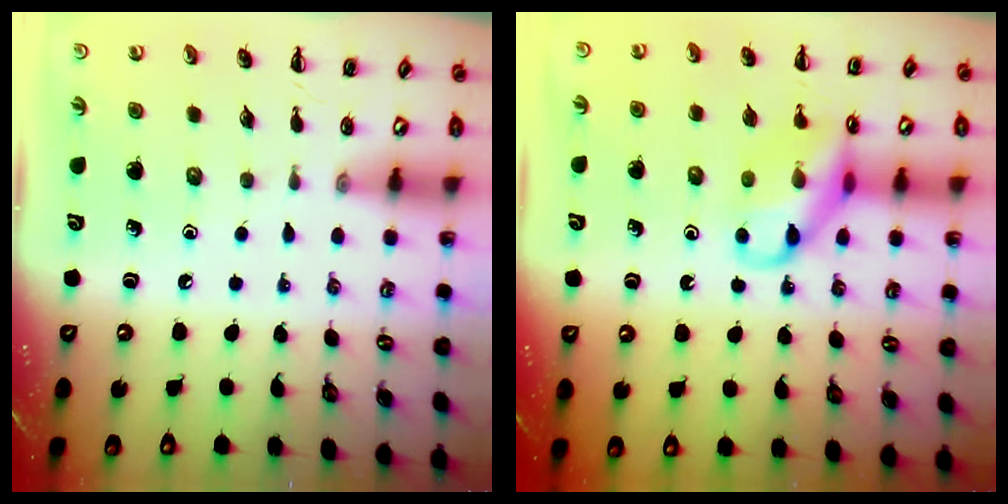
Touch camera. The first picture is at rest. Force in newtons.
{"total": 12.9, "press": 12.8, "slide": 1.6}